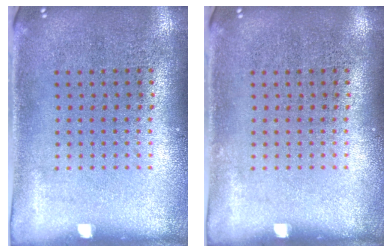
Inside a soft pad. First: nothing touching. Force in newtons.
{"total": 0.0}